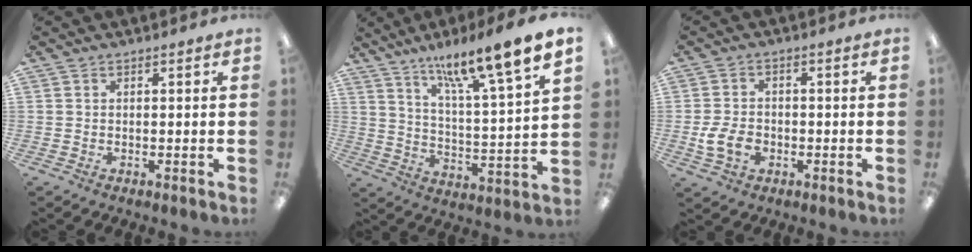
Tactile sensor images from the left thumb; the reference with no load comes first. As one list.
[{"total": 13.4, "force": [11.1, 0.1, 7.4], "torque": [-0.122, -0.087, 0.175]}, {"total": 6.7, "force": [-2.0, 4.9, 4.1], "torque": [-0.076, 0.007, -0.035]}]